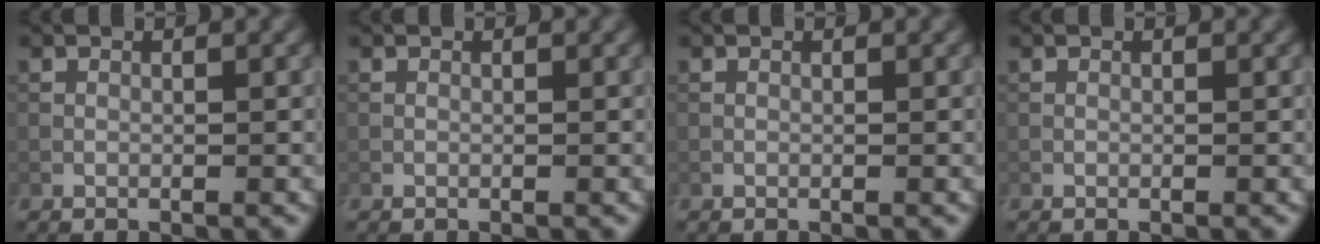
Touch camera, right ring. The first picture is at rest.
{"total": 0.0}
{"total": 0.0}
{"total": 0.0}